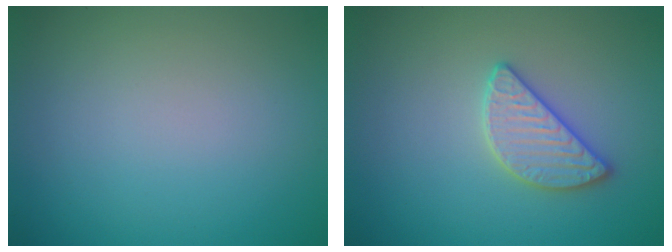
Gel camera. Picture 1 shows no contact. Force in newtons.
{"total": 2.8, "press": 2.8, "slide": 0.2}